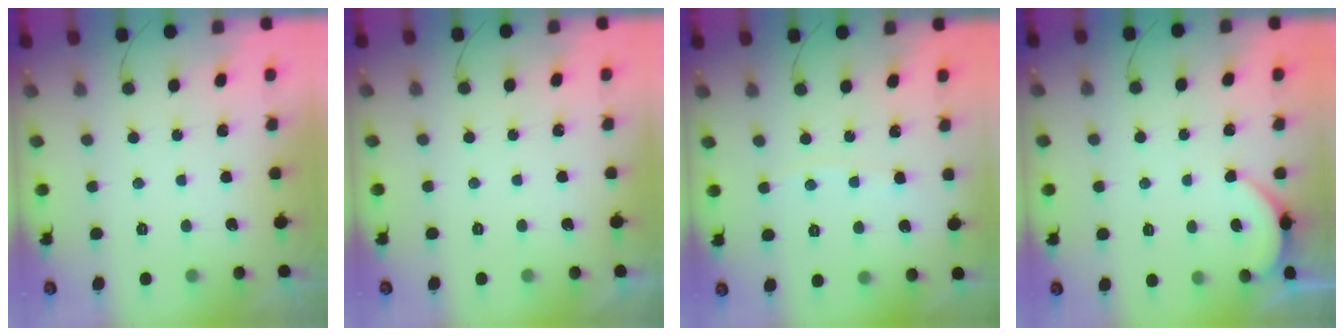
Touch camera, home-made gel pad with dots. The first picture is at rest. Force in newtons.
{"total": 1.0, "press": 1.0, "slide": 0.1}
{"total": 2.0, "press": 2.0, "slide": 0.4}
{"total": 2.8, "press": 2.8, "slide": 0.3}